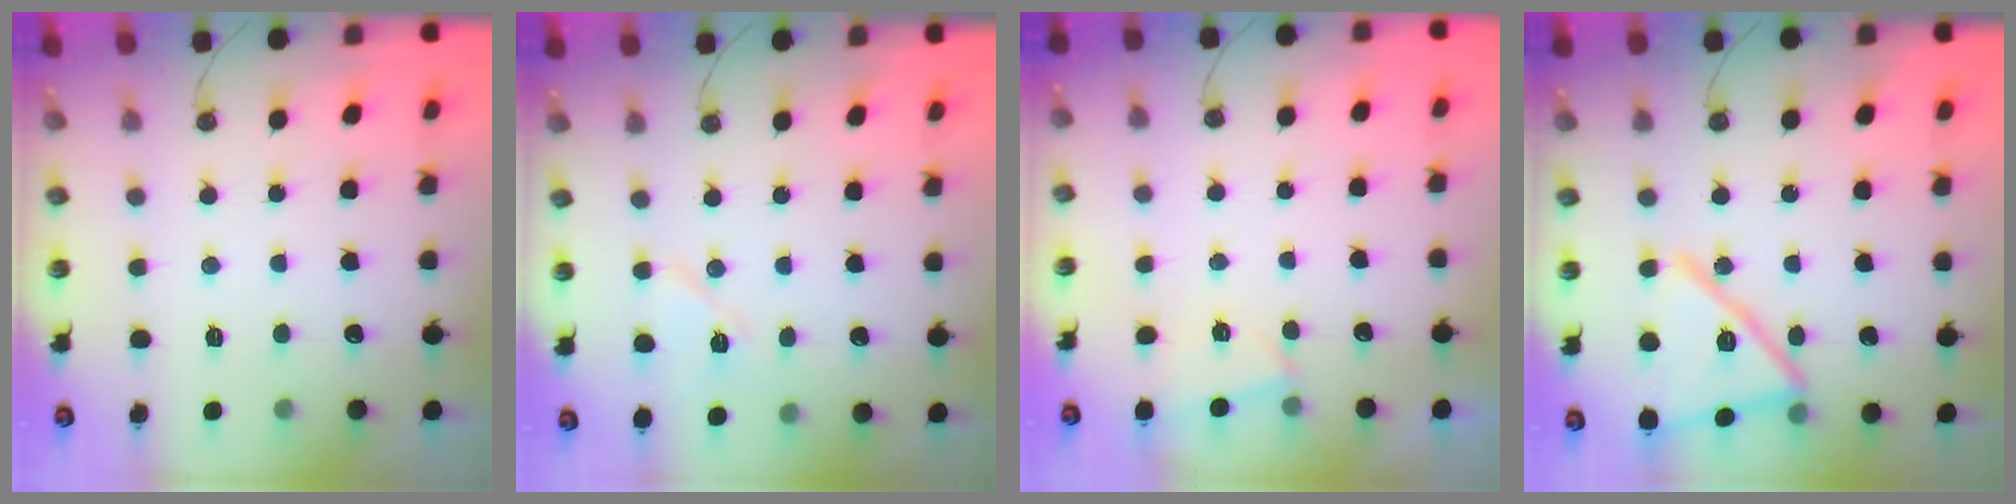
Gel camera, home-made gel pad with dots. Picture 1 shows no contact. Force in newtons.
{"total": 11.7, "press": 4.9, "slide": 10.7}
{"total": 1.9, "press": 1.8, "slide": 0.6}
{"total": 19.4, "press": 16.5, "slide": 10.3}